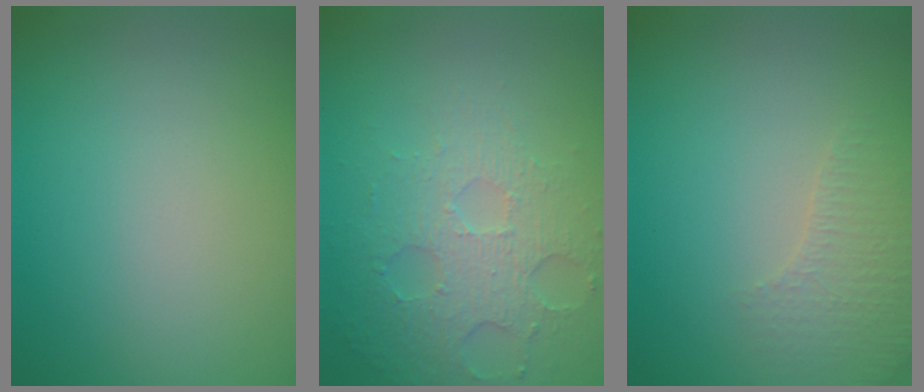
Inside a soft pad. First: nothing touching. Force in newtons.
{"total": 4.0, "press": 3.2, "slide": 2.5}
{"total": 2.3, "press": 2.2, "slide": 0.7}